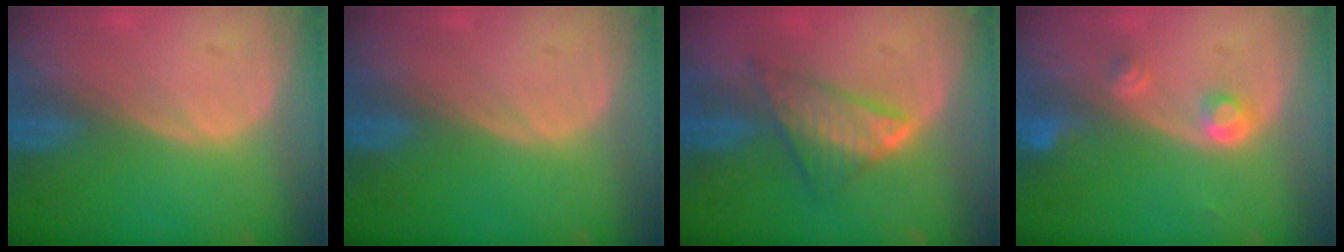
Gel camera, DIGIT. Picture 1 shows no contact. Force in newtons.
{"total": 0.0}
{"total": 5.8, "press": 5.7, "slide": 1.1}
{"total": 2.9, "press": 2.9, "slide": 0.5}